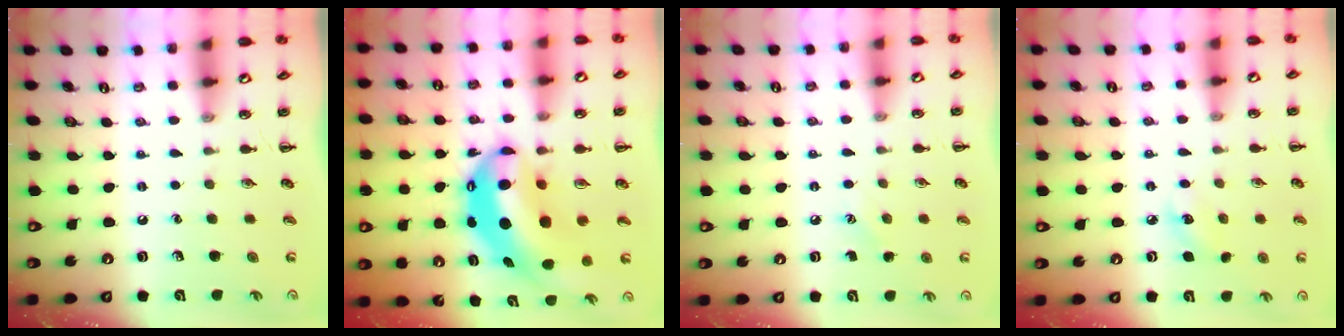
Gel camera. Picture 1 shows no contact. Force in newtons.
{"total": 12.1, "press": 11.6, "slide": 3.2}
{"total": 4.9, "press": 4.7, "slide": 1.3}
{"total": 6.0, "press": 5.8, "slide": 1.7}